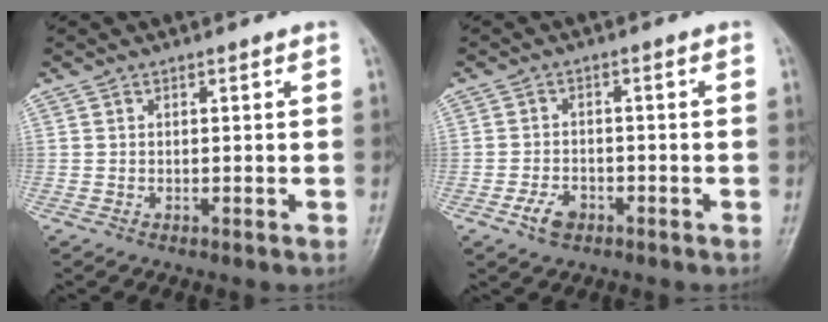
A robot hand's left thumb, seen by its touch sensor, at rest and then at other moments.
{"total": 4.0, "force": [-2.2, 2.5, 2.2], "torque": [-0.038, 0.012, -0.039]}